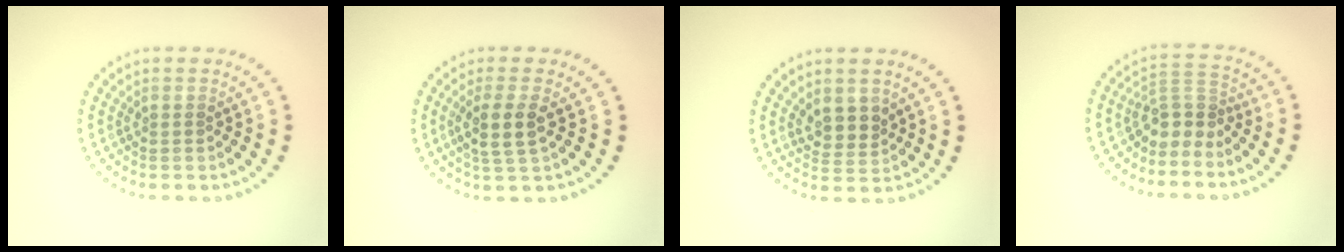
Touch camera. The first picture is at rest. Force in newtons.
{"total": 2.8, "press": 2.4, "slide": 1.5}
{"total": 2.3, "press": 2.2, "slide": 0.9}
{"total": 2.9, "press": 1.9, "slide": 2.2}